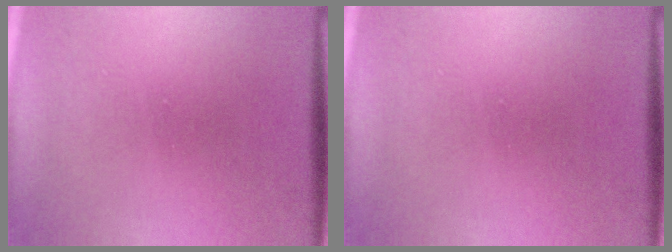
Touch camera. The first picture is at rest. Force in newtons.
{"total": 0.0}